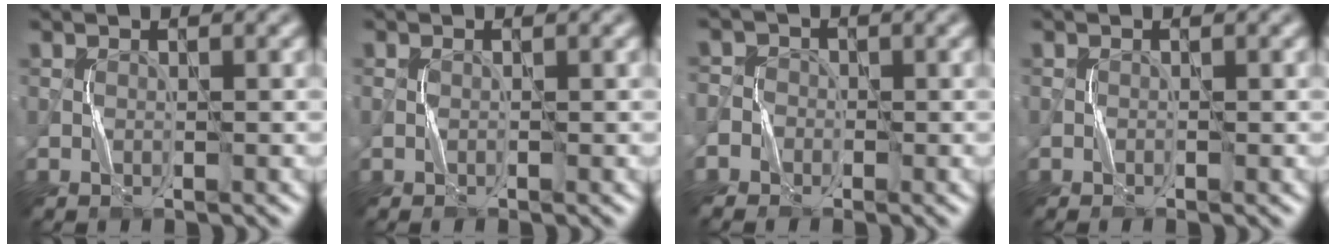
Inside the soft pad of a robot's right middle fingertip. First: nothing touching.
{"total": 0.5, "force": [0.0, 0.2, 0.5], "torque": [-0.013, 0.000, -0.002]}
{"total": 2.4, "force": [-1.4, 2.0, 0.3], "torque": [0.005, 0.001, -0.037]}
{"total": 0.0}